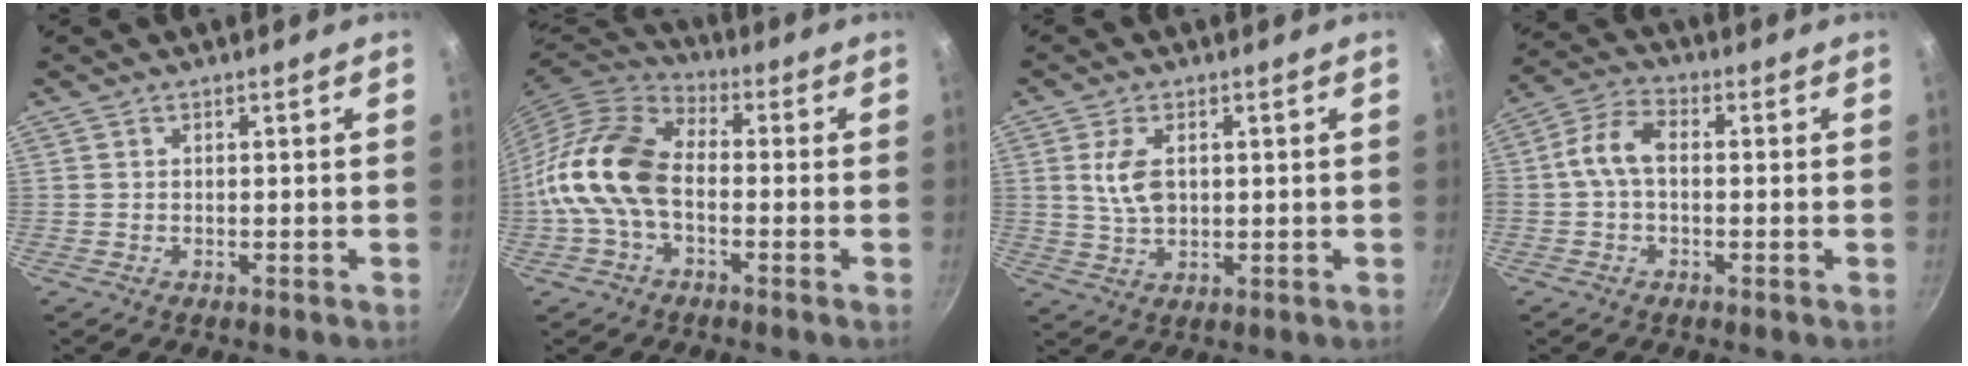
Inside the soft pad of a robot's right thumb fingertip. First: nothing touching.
{"total": 13.4, "force": [-2.2, 8.5, 10.1], "torque": [-0.179, 0.039, -0.063]}
{"total": 6.2, "force": [1.2, 3.7, 4.8], "torque": [-0.087, -0.003, 0.026]}
{"total": 7.0, "force": [-0.3, 4.2, 5.6], "torque": [-0.113, 0.032, -0.018]}